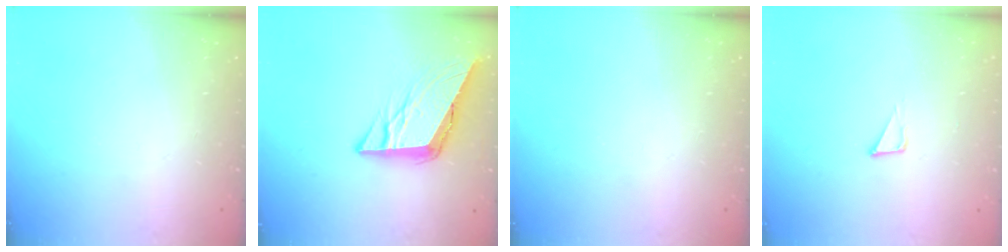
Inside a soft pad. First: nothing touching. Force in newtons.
{"total": 10.4, "press": 10.2, "slide": 1.7}
{"total": 0.0}
{"total": 3.1, "press": 3.0, "slide": 0.9}